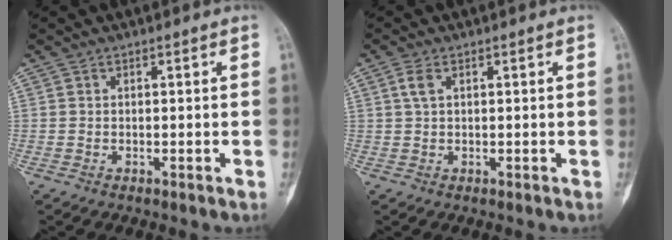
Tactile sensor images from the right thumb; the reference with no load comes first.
{"total": 2.1, "force": [0.8, 1.1, 1.7], "torque": [-0.044, 0.010, 0.019]}